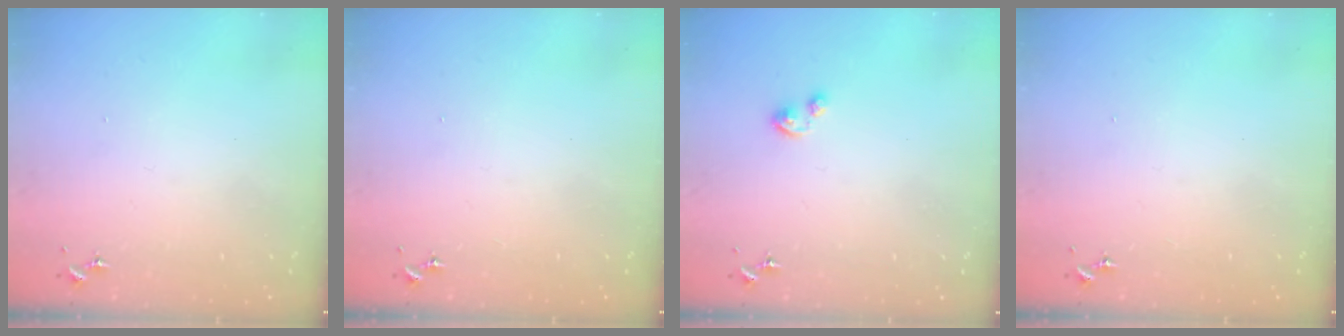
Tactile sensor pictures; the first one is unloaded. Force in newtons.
{"total": 0.0}
{"total": 3.5, "press": 3.5, "slide": 0.4}
{"total": 0.0}